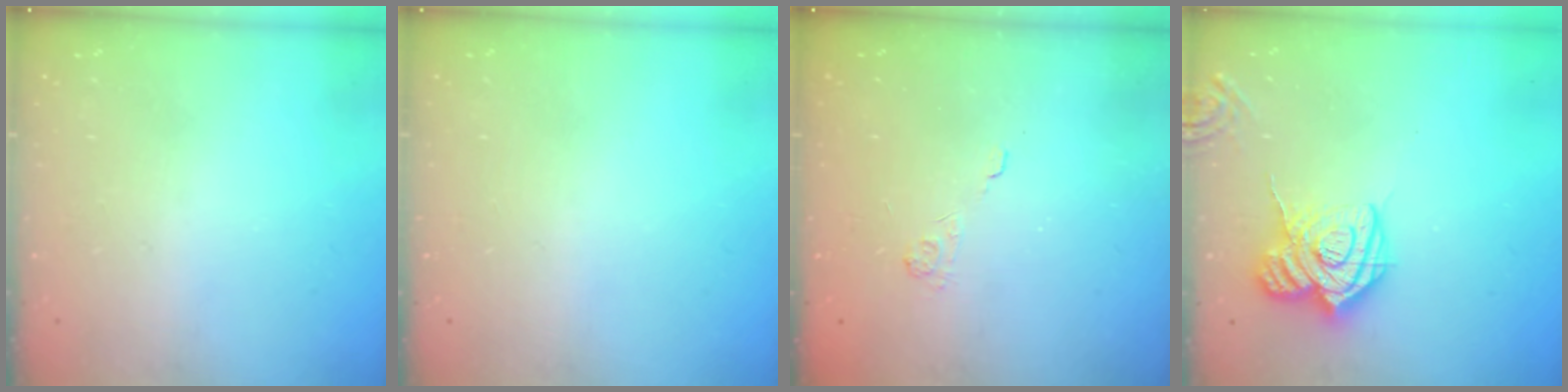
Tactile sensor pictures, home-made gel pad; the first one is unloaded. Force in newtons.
{"total": 0.0}
{"total": 2.1, "press": 1.5, "slide": 1.4}
{"total": 14.7, "press": 14.6, "slide": 1.5}